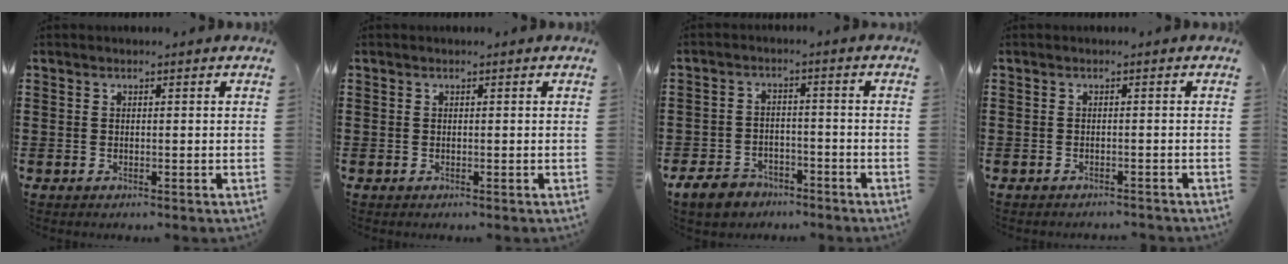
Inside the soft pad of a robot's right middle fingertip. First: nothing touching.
{"total": 0.0}
{"total": 4.3, "force": [-3.8, 1.7, 1.1], "torque": [-0.043, 0.004, -0.084]}
{"total": 0.7, "force": [-0.7, 0.0, 0.0], "torque": [-0.002, 0.000, -0.015]}